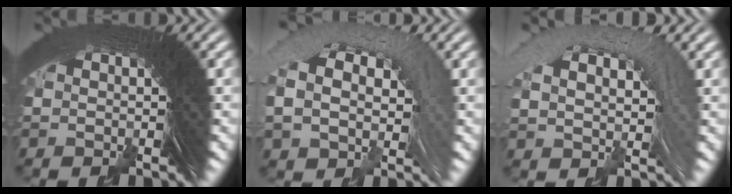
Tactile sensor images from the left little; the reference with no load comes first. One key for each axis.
{"total": 6.2, "fx": 1.8, "fy": 3.8, "fz": 4.6, "tx": -0.076, "ty": 0.014, "tz": 0.027}
{"total": 5.0, "fx": 2.3, "fy": 2.0, "fz": 4.0, "tx": -0.059, "ty": 0.022, "tz": 0.039}